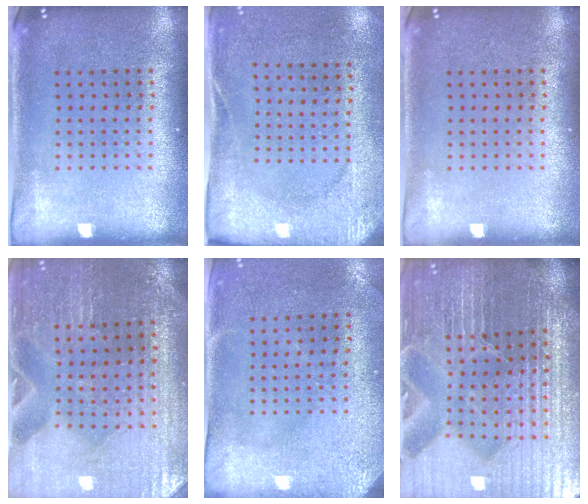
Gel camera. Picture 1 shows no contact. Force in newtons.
{"total": 2.7, "press": 2.2, "slide": 1.7}
{"total": 0.0}
{"total": 1.2, "press": 1.2, "slide": 0.0}
{"total": 3.0, "press": 2.3, "slide": 1.9}
{"total": 5.8, "press": 5.3, "slide": 2.3}